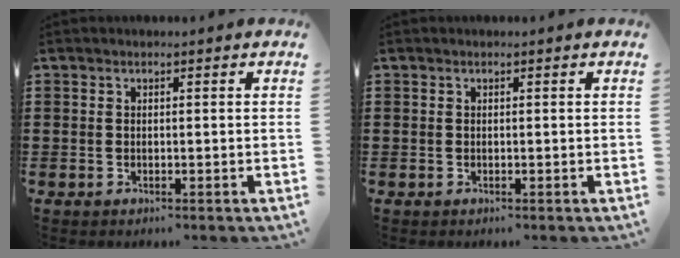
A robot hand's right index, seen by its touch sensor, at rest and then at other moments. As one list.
[{"total": 0.0}]